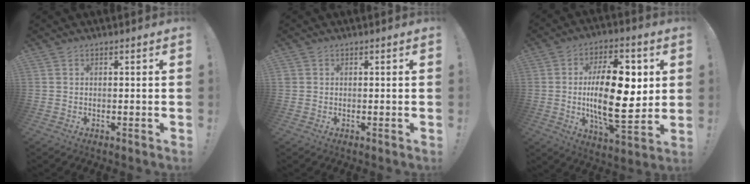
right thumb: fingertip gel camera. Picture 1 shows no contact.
{"total": 0.7, "force": [0.2, 0.6, 0.0], "torque": [-0.004, 0.003, 0.005]}
{"total": 22.1, "force": [1.5, 9.8, 19.8], "torque": [-0.330, -0.010, 0.018]}